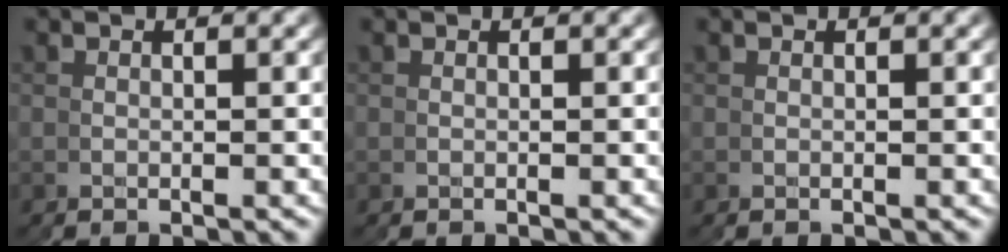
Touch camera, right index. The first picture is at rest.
{"total": 0.0}
{"total": 0.0}